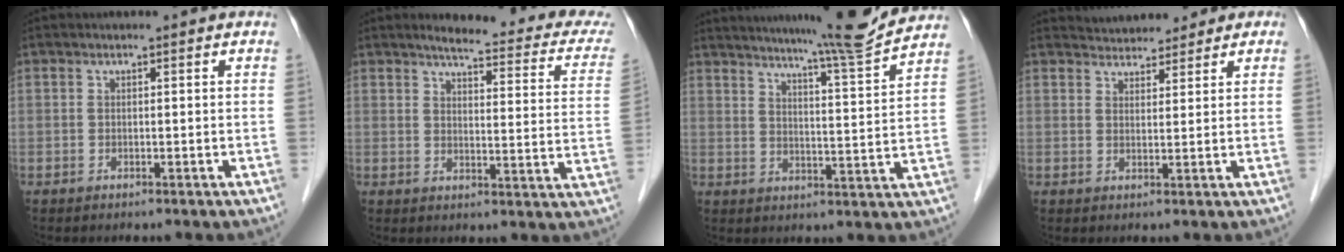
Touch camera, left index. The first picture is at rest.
{"total": 17.2, "force": [15.1, 2.9, 7.6], "torque": [-0.073, -0.029, 0.156]}
{"total": 12.8, "force": [11.8, -2.0, 4.6], "torque": [-0.079, -0.034, 0.163]}
{"total": 5.3, "force": [4.7, 2.3, 0.7], "torque": [-0.005, 0.021, 0.064]}